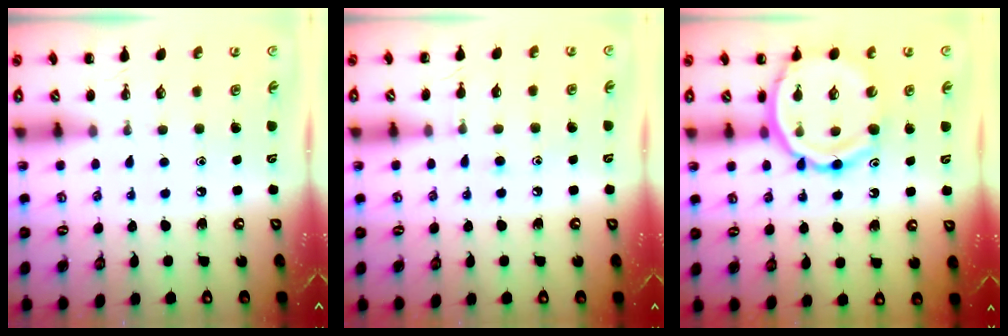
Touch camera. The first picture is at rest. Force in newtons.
{"total": 5.8, "press": 5.5, "slide": 1.7}
{"total": 14.8, "press": 14.4, "slide": 3.5}